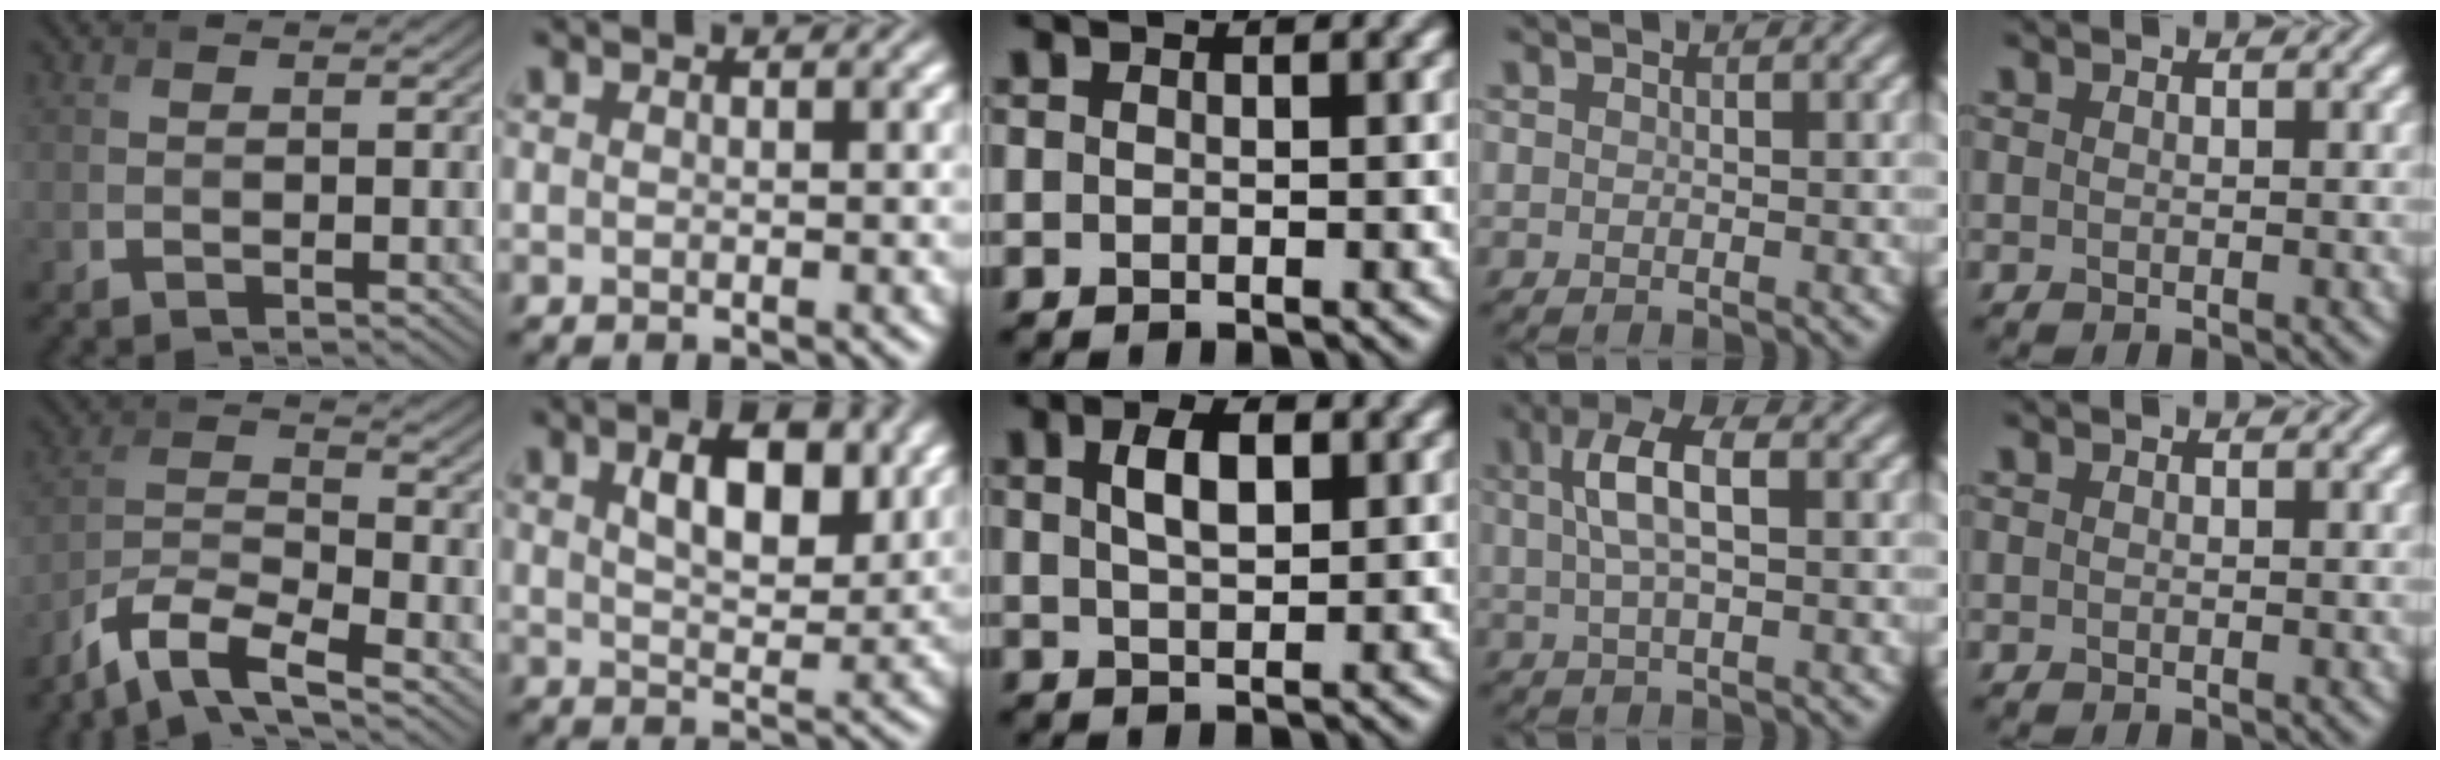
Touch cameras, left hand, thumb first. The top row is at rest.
{"thumb": {"total": 7.6, "force": [-5.9, 1.7, 4.5], "torque": [-0.091, -0.005, -0.126]}, "index": {"total": 5.7, "force": [2.3, 2.7, 4.5], "torque": [-0.073, 0.003, 0.037]}, "middle": {"total": 3.4, "force": [1.2, 1.5, 2.8], "torque": [-0.055, 0.007, 0.024]}, "ring": {"total": 4.5, "force": [1.1, 1.6, 4.1], "torque": [-0.079, 0.013, 0.017]}}